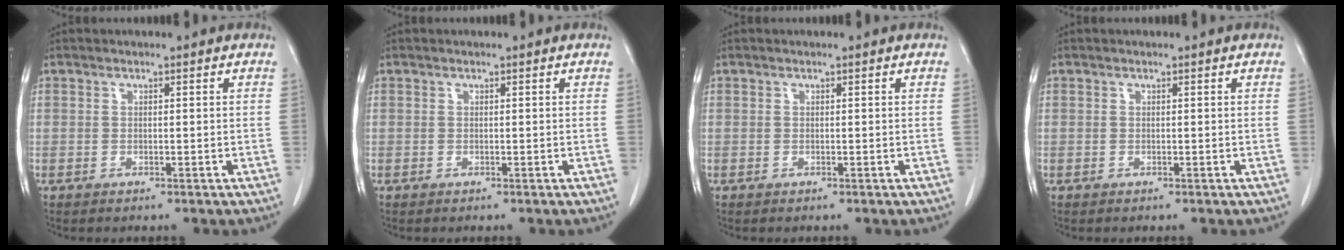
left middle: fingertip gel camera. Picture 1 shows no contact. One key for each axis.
{"total": 0.0}
{"total": 0.0}
{"total": 0.0}